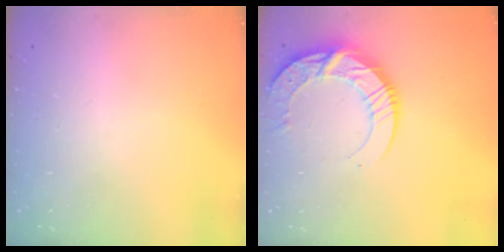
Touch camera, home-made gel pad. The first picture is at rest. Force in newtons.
{"total": 14.6, "press": 14.6, "slide": 1.2}